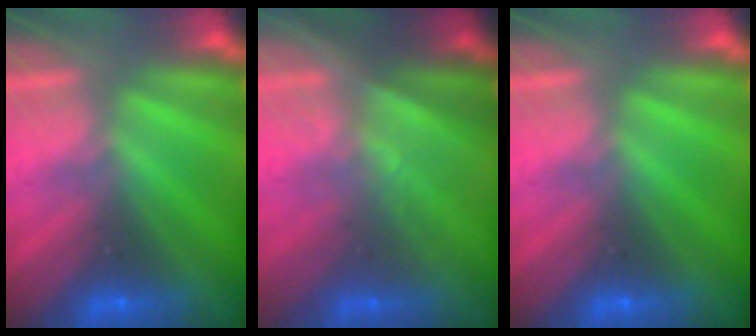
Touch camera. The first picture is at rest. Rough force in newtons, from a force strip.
{"total": 1.5}
{"total": 0.0}